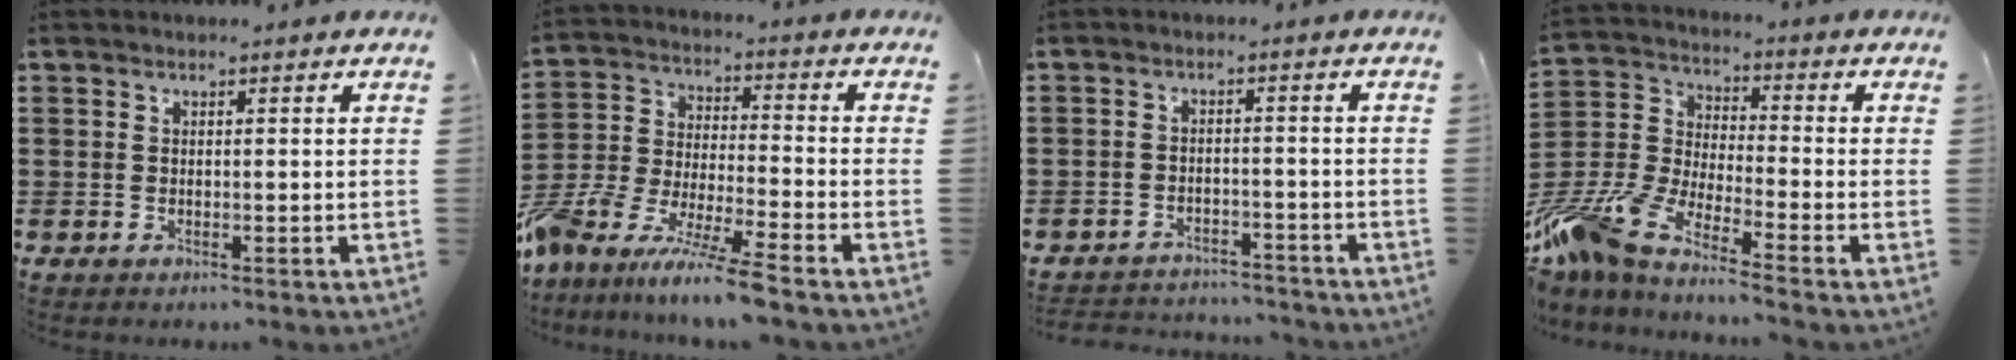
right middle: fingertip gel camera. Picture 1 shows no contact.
{"total": 9.2, "force": [-8.5, -0.6, 3.7], "torque": [-0.088, -0.011, -0.178]}
{"total": 3.2, "force": [-3.2, 0.5, -0.3], "torque": [-0.003, -0.002, -0.069]}
{"total": 8.6, "force": [-7.6, 0.8, 3.8], "torque": [-0.118, -0.011, -0.164]}